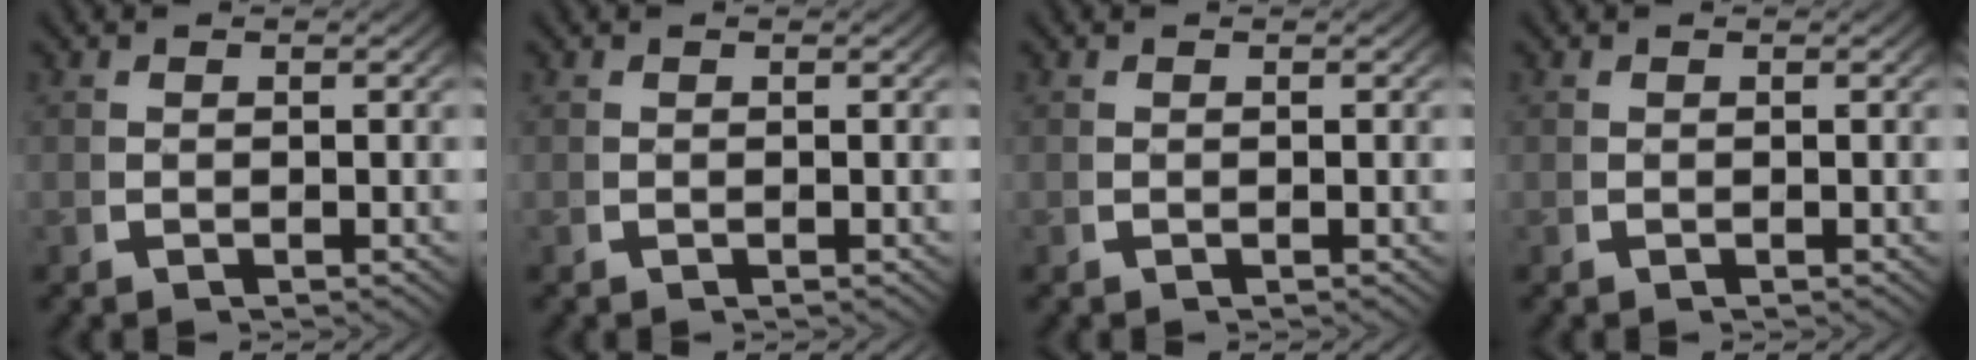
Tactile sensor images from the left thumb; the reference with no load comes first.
{"total": 0.0}
{"total": 0.0}
{"total": 0.0}